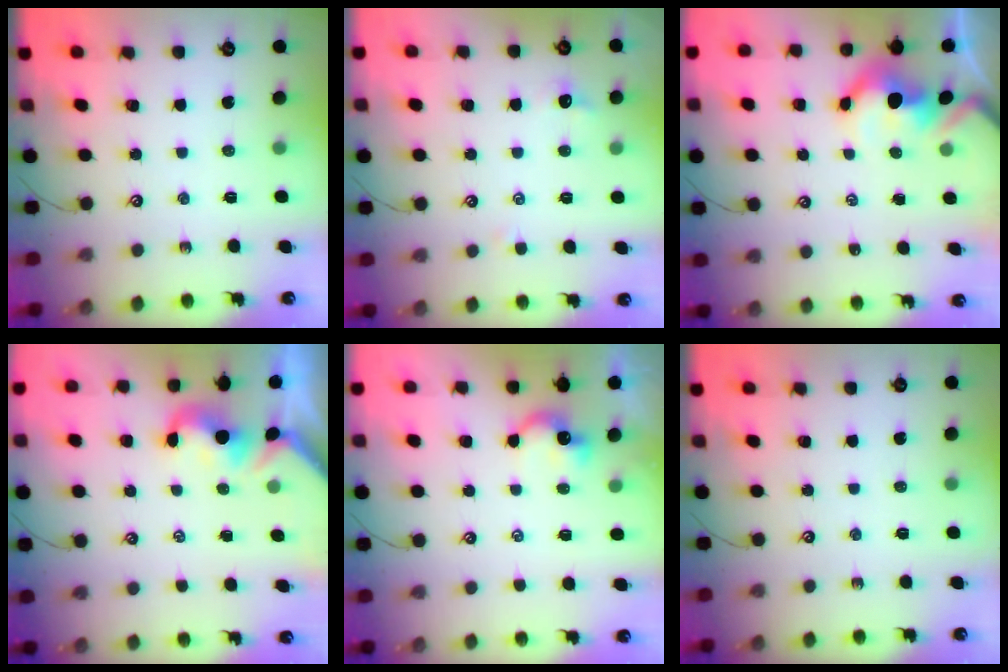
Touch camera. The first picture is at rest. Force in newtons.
{"total": 0.6, "press": 0.1, "slide": 0.6}
{"total": 5.4, "press": 5.4, "slide": 0.8}
{"total": 1.2, "press": 1.1, "slide": 0.2}
{"total": 1.6, "press": 1.5, "slide": 0.4}
{"total": 0.0}